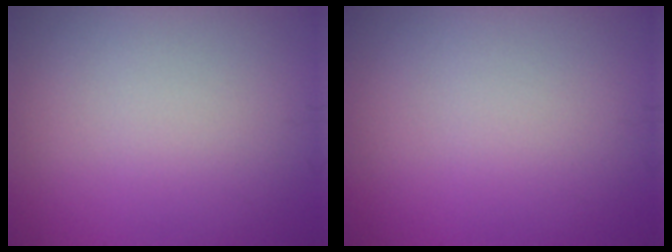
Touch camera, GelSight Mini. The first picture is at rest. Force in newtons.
{"total": 0.0}